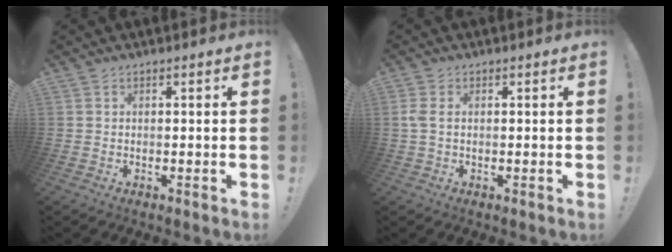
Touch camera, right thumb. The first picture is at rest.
{"total": 2.8, "force": [0.5, 1.6, 2.3], "torque": [-0.055, 0.006, 0.008]}